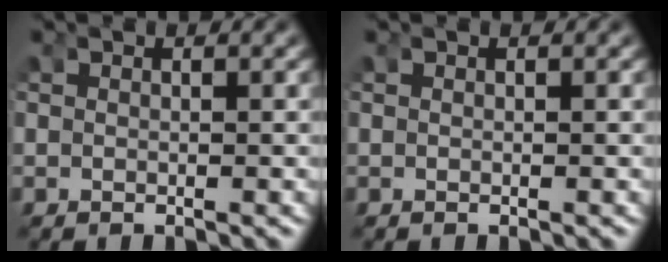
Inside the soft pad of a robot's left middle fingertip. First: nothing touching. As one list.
[{"total": 0.0}]